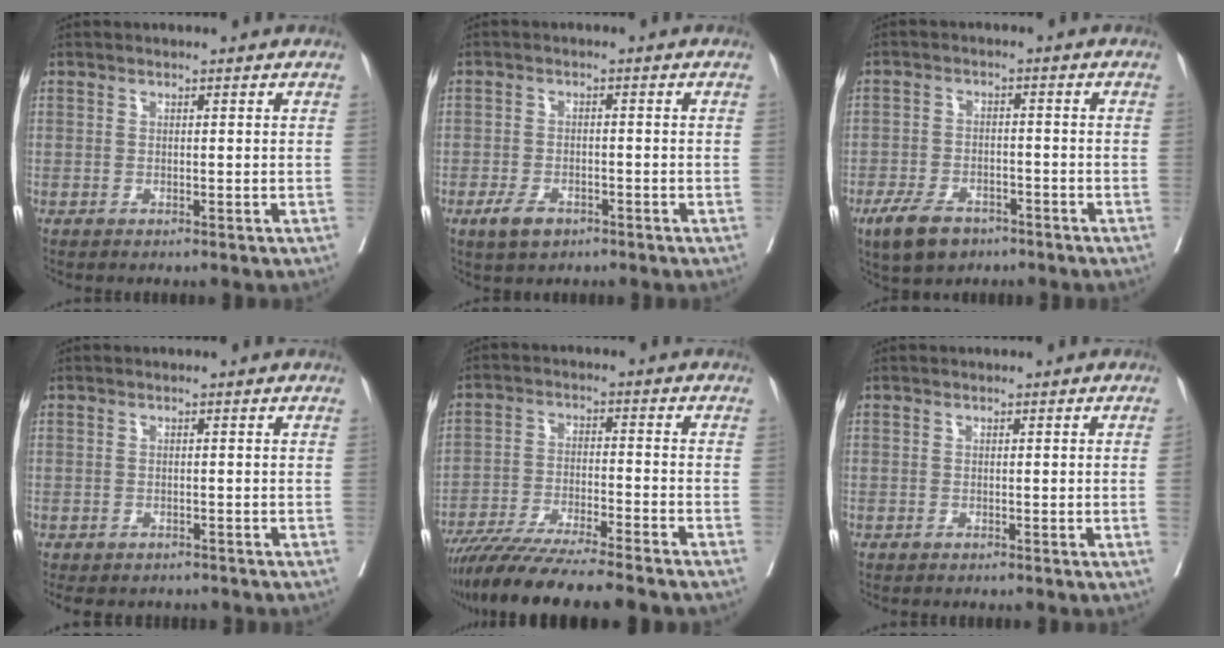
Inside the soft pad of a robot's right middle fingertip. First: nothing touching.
{"total": 3.5, "force": [-2.2, 1.7, 2.2], "torque": [-0.045, -0.002, -0.033]}
{"total": 6.7, "force": [-4.5, 3.3, 3.6], "torque": [-0.073, -0.004, -0.076]}
{"total": 5.4, "force": [-4.6, 2.3, 1.3], "torque": [-0.015, -0.002, -0.057]}
{"total": 13.5, "force": [-11.7, -0.5, 6.7], "torque": [-0.101, -0.028, -0.191]}
{"total": 1.0, "force": [-0.1, -0.5, 0.9], "torque": [-0.007, -0.001, -0.003]}